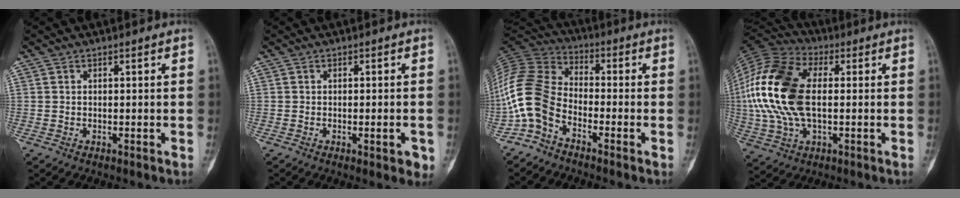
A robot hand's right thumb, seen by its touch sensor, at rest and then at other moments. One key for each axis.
{"total": 3.7, "fx": -1.2, "fy": 1.2, "fz": 3.3, "tx": -0.034, "ty": 0.001, "tz": -0.009}
{"total": 11.5, "fx": -5.3, "fy": 7.2, "fz": 7.2, "tx": -0.154, "ty": 0.051, "tz": -0.125}
{"total": 19.5, "fx": 0.7, "fy": 11.2, "fz": 15.9, "tx": -0.352, "ty": 0.014, "tz": 0.010}